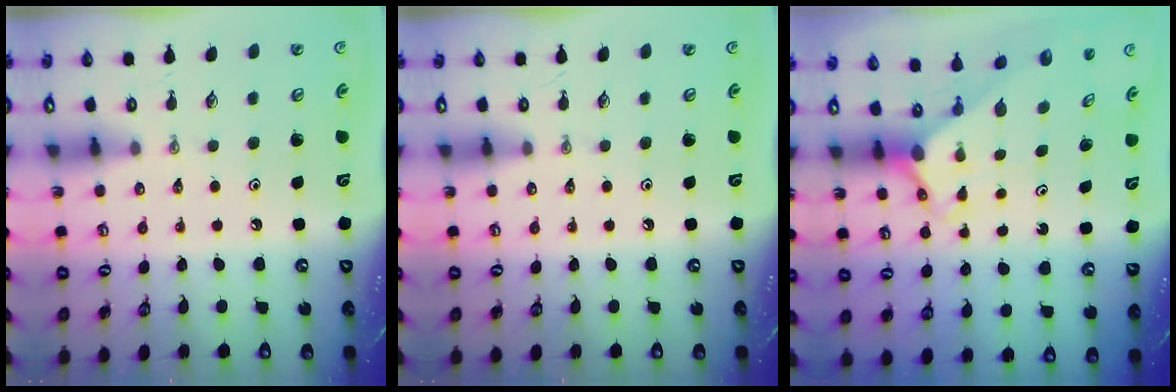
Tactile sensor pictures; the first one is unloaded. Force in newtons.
{"total": 0.0}
{"total": 2.7, "press": 2.7, "slide": 0.2}